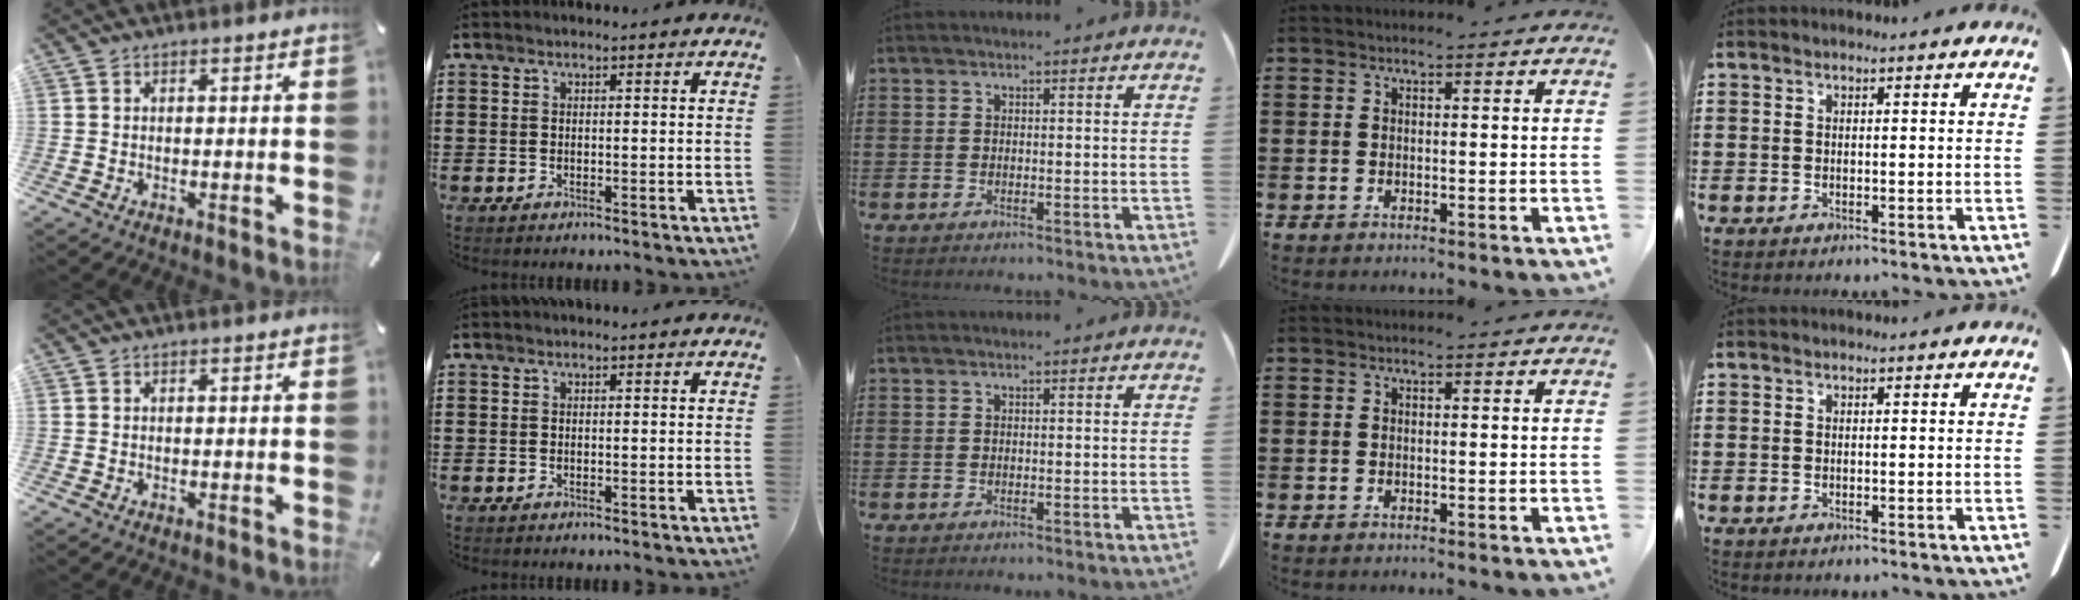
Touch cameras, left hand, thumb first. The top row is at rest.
{}